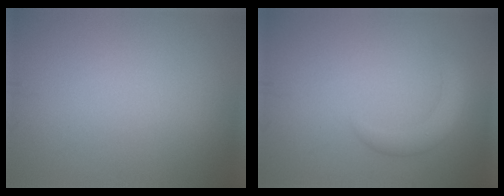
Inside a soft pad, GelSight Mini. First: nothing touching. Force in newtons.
{"total": 2.4, "press": 2.4, "slide": 0.1}